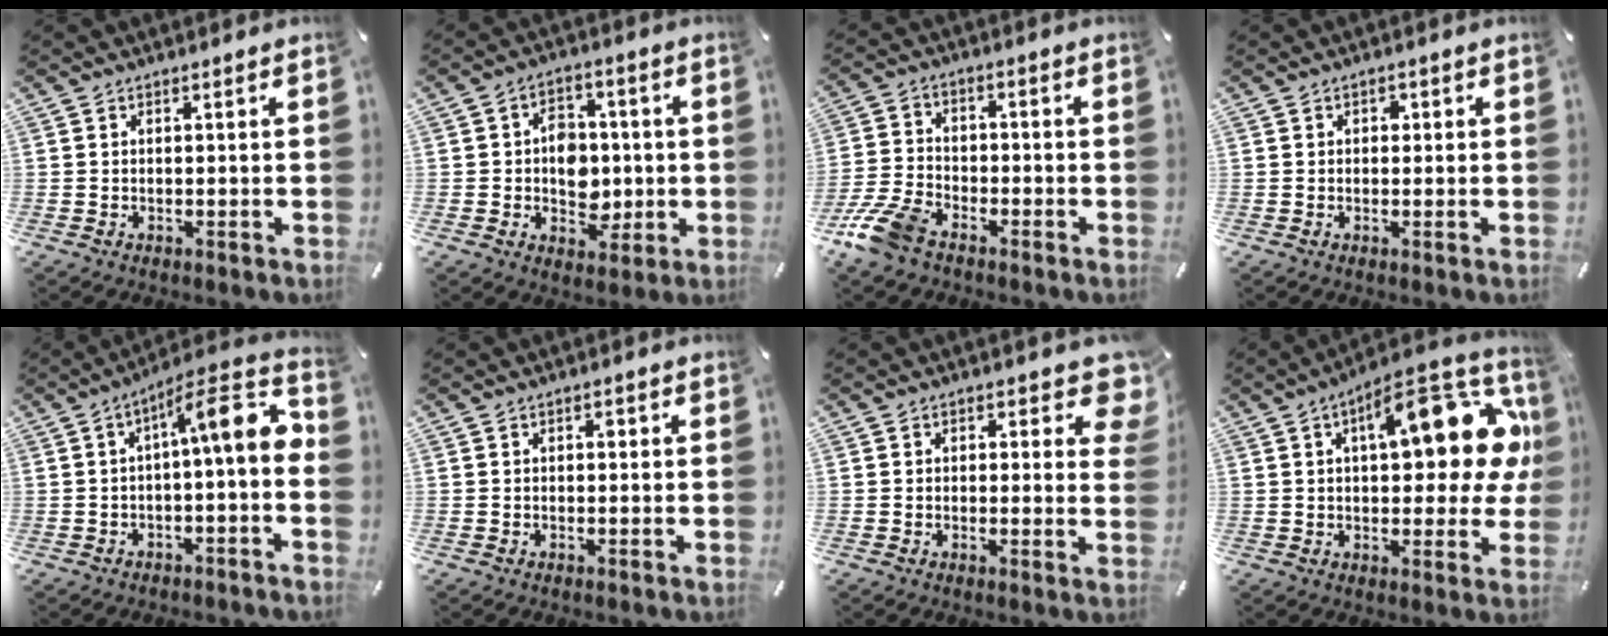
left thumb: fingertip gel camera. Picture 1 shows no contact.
{"total": 8.4, "force": [-0.7, 7.0, 4.7], "torque": [-0.059, 0.012, -0.008]}
{"total": 9.7, "force": [-6.7, 5.1, 4.9], "torque": [-0.114, 0.025, -0.129]}
{"total": 1.2, "force": [0.1, 1.1, 0.5], "torque": [-0.004, 0.003, -0.002]}
{"total": 11.1, "force": [1.5, 2.4, 10.7], "torque": [-0.173, -0.008, 0.020]}
{"total": 1.3, "force": [0.3, 0.8, 0.9], "torque": [-0.012, 0.003, 0.001]}
{"total": 5.5, "force": [2.7, 3.1, 3.7], "torque": [-0.022, -0.016, 0.040]}
{"total": 19.2, "force": [5.5, 8.7, 16.2], "torque": [-0.209, -0.028, 0.084]}